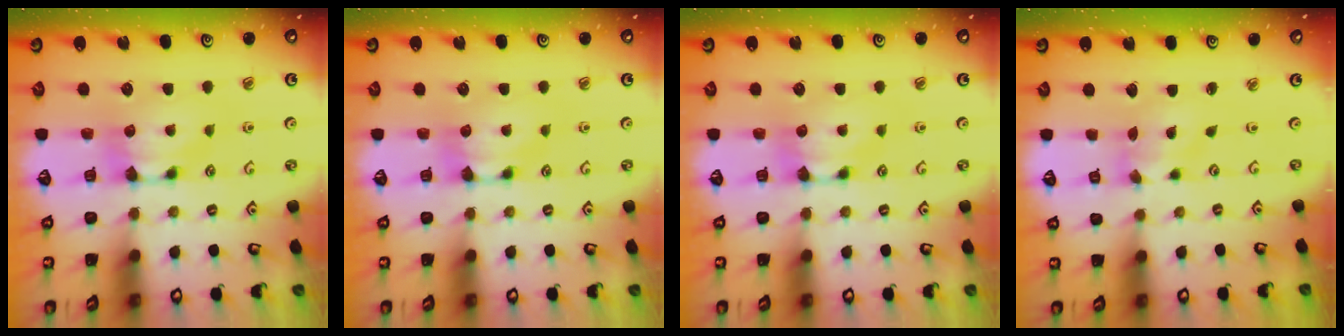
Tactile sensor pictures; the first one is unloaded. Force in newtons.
{"total": 0.0}
{"total": 0.0}
{"total": 1.2, "press": 0.2, "slide": 1.1}